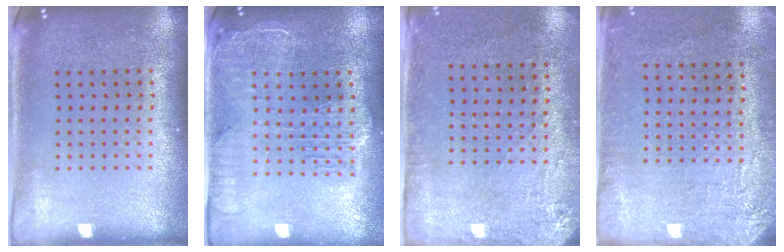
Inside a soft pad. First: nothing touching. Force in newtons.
{"total": 2.3, "press": 2.0, "slide": 1.1}
{"total": 2.8, "press": 2.3, "slide": 1.6}
{"total": 2.7, "press": 2.3, "slide": 1.4}